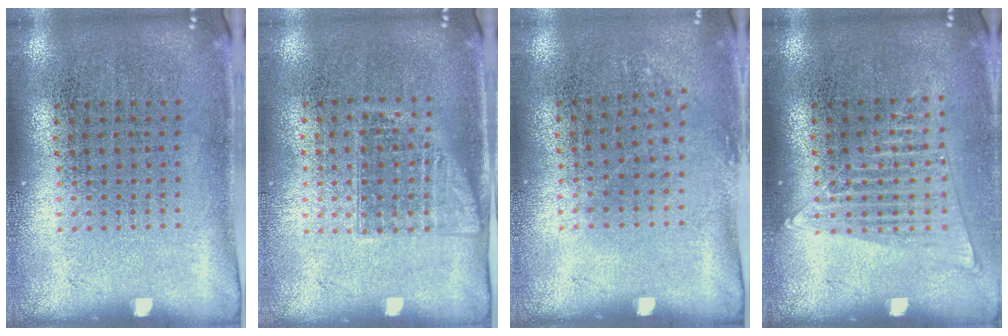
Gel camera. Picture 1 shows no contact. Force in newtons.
{"total": 1.1, "press": 1.0, "slide": 0.6}
{"total": 0.8, "press": 0.7, "slide": 0.5}
{"total": 1.5, "press": 1.3, "slide": 0.6}